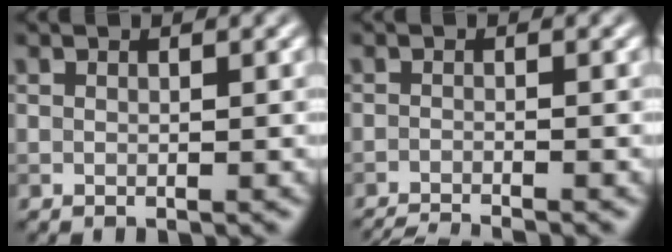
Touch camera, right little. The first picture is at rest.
{"total": 3.8, "force": [-3.5, 0.4, 1.5], "torque": [-0.022, -0.014, -0.062]}